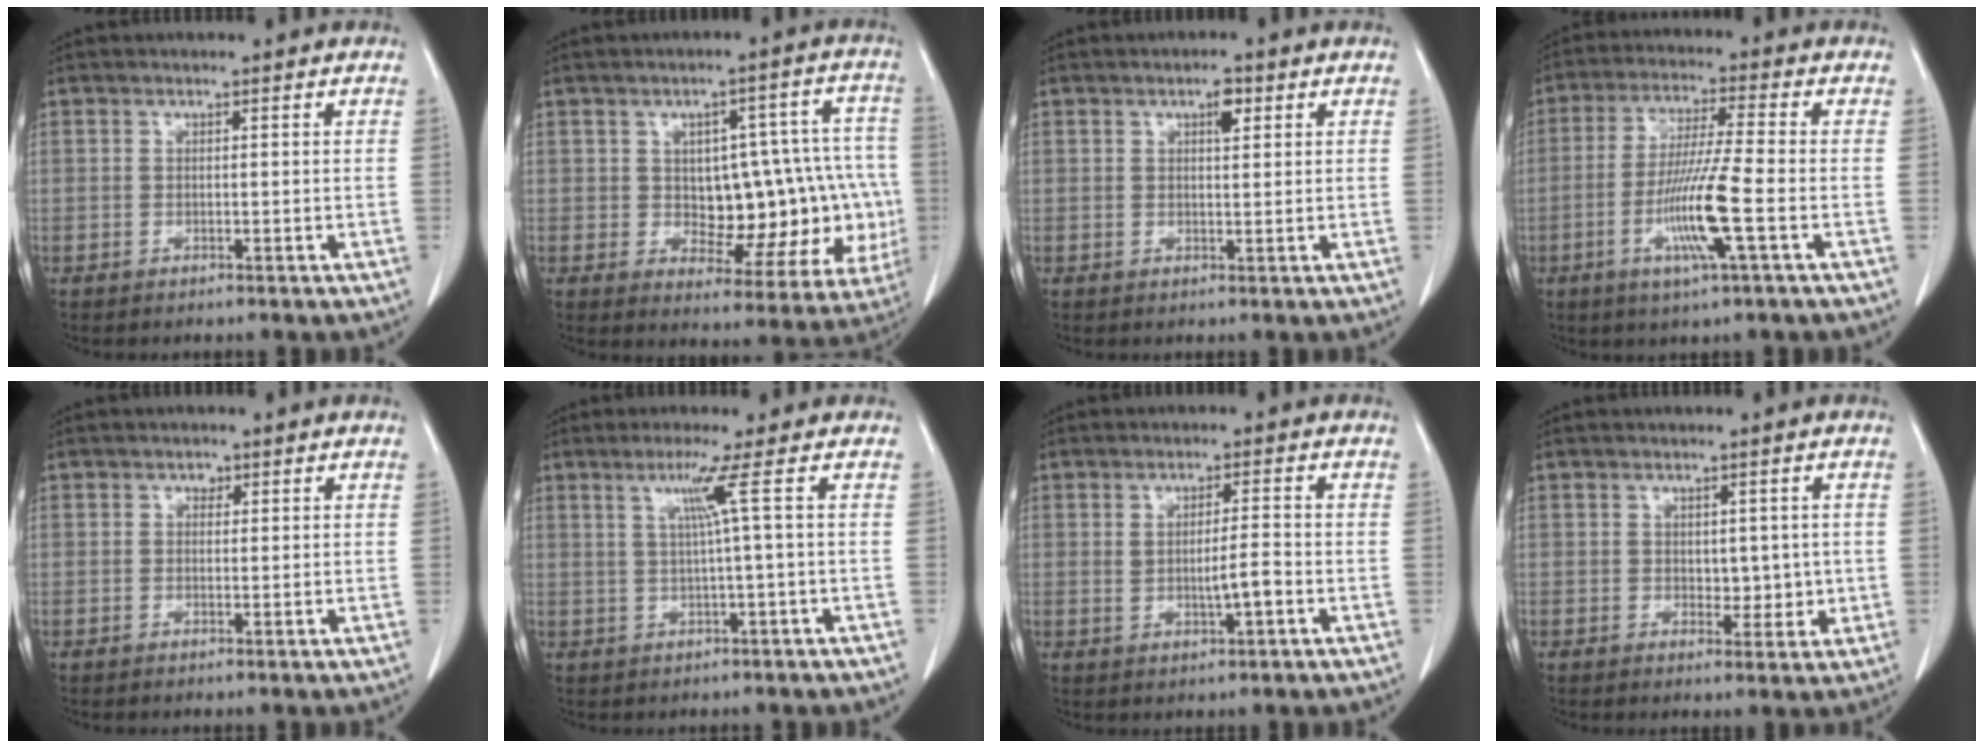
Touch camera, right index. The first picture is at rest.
{"total": 16.2, "force": [-1.0, 8.0, 14.1], "torque": [-0.160, 0.035, 0.007]}
{"total": 2.4, "force": [1.2, 0.9, 1.9], "torque": [-0.032, 0.001, 0.019]}
{"total": 10.5, "force": [-3.1, -0.5, 10.0], "torque": [-0.198, -0.015, -0.063]}
{"total": 1.0, "force": [0.5, 0.8, 0.4], "torque": [-0.003, 0.000, 0.005]}
{"total": 3.7, "force": [1.0, -1.7, 3.1], "torque": [-0.062, -0.001, 0.026]}
{"total": 4.0, "force": [-0.6, 0.7, 3.9], "torque": [-0.065, -0.002, -0.005]}
{"total": 3.7, "force": [0.1, 2.3, 2.9], "torque": [-0.031, -0.001, 0.010]}